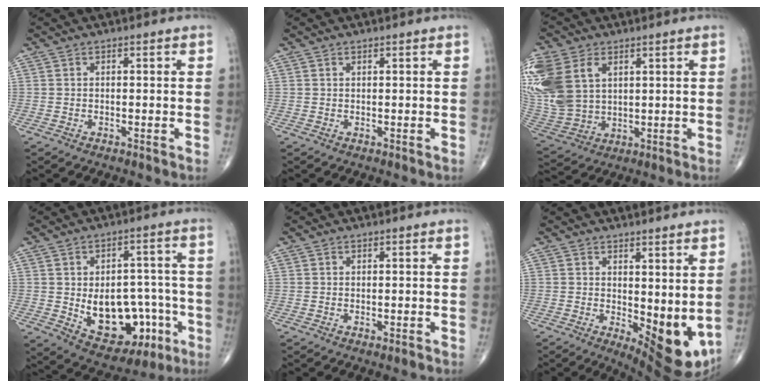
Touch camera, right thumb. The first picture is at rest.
{"total": 0.0}
{"total": 20.6, "force": [6.7, 14.4, 13.1], "torque": [-0.330, 0.006, 0.145]}
{"total": 16.5, "force": [-4.2, 10.7, 11.8], "torque": [-0.128, 0.031, -0.038]}
{"total": 0.7, "force": [-0.3, 0.1, 0.6], "torque": [-0.009, -0.003, -0.003]}
{"total": 9.9, "force": [0.5, 4.1, 9.0], "torque": [-0.105, -0.027, 0.019]}